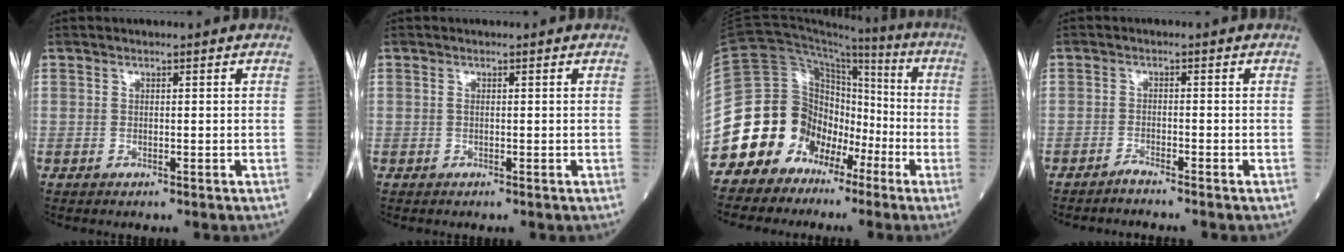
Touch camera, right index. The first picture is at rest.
{"total": 0.0}
{"total": 14.5, "force": [-8.5, 11.4, 2.8], "torque": [-0.054, 0.110, -0.142]}
{"total": 1.1, "force": [-1.1, -0.4, 0.2], "torque": [-0.003, -0.002, -0.022]}